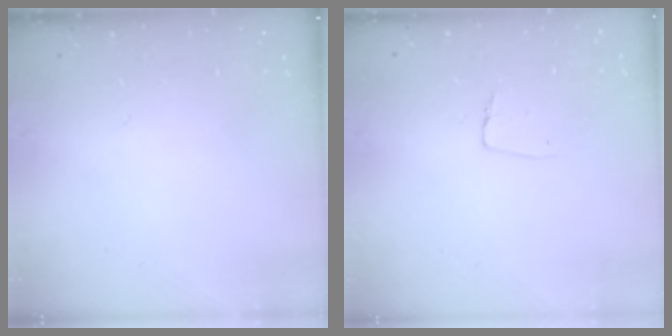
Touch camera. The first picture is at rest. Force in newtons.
{"total": 4.9, "press": 4.8, "slide": 0.3}